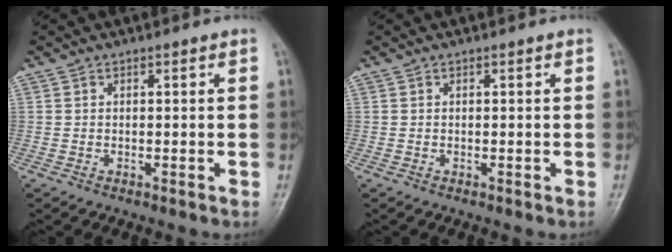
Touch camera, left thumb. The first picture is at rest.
{"total": 0.0}